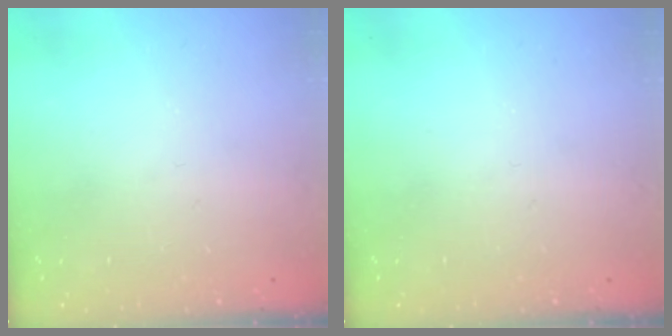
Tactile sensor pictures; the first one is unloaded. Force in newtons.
{"total": 0.0}